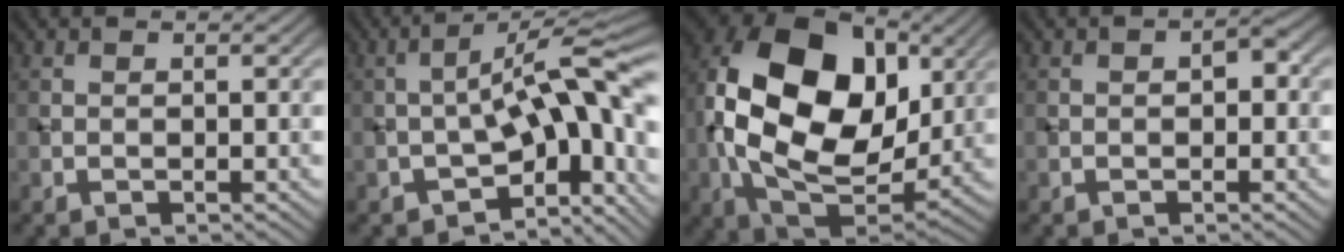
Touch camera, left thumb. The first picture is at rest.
{"total": 12.8, "force": [-3.4, 4.6, 11.4], "torque": [-0.161, 0.013, -0.061]}
{"total": 20.3, "force": [2.8, 13.8, 14.6], "torque": [-0.321, 0.004, 0.060]}
{"total": 1.7, "force": [-0.1, 0.9, 1.4], "torque": [-0.018, 0.004, -0.005]}